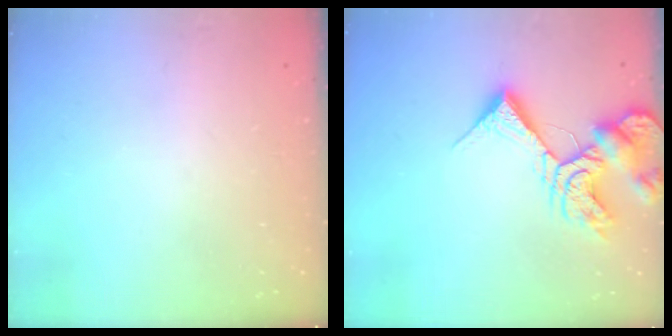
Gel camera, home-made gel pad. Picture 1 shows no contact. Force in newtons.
{"total": 12.5, "press": 12.4, "slide": 1.5}